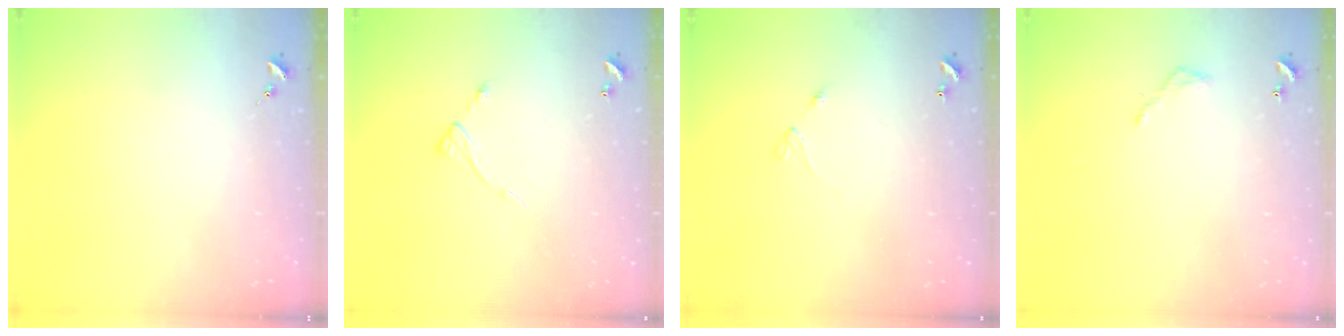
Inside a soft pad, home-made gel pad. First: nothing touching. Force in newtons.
{"total": 7.7, "press": 7.7, "slide": 0.6}
{"total": 4.2, "press": 4.2, "slide": 0.4}
{"total": 3.2, "press": 3.2, "slide": 0.2}